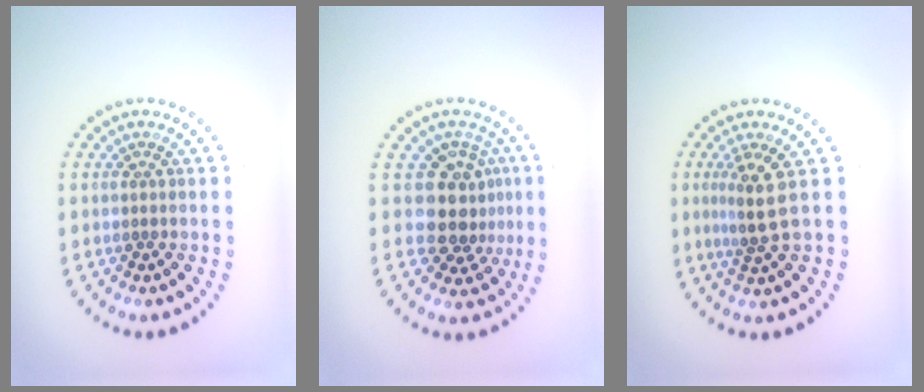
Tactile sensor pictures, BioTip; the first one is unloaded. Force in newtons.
{"total": 3.9, "press": 3.1, "slide": 2.3}
{"total": 2.8, "press": 2.0, "slide": 2.0}